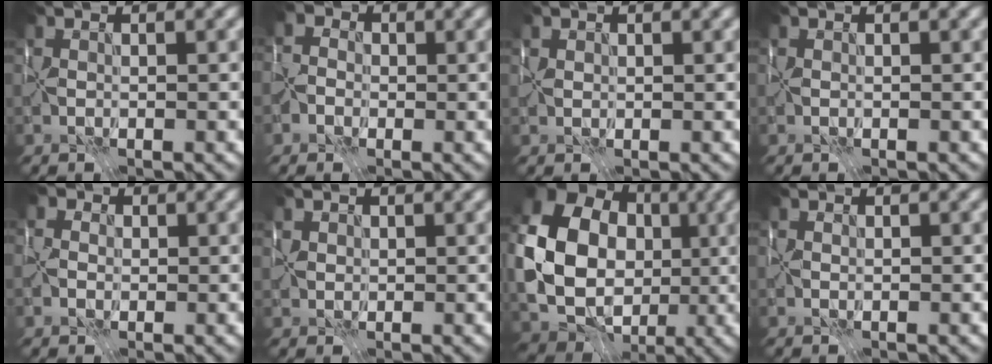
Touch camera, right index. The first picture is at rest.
{"total": 3.6, "force": [-0.5, 3.4, 1.1], "torque": [-0.003, 0.021, -0.044]}
{"total": 0.5, "force": [0.4, 0.1, -0.4], "torque": [0.005, 0.005, 0.007]}
{"total": 0.0}
{"total": 4.5, "force": [1.3, 4.0, 1.8], "torque": [-0.016, 0.030, -0.014]}
{"total": 1.0, "force": [0.6, 0.7, -0.2], "torque": [-0.002, -0.002, 0.021]}
{"total": 14.9, "force": [0.2, 12.6, 8.0], "torque": [-0.173, -0.007, 0.000]}
{"total": 0.0}